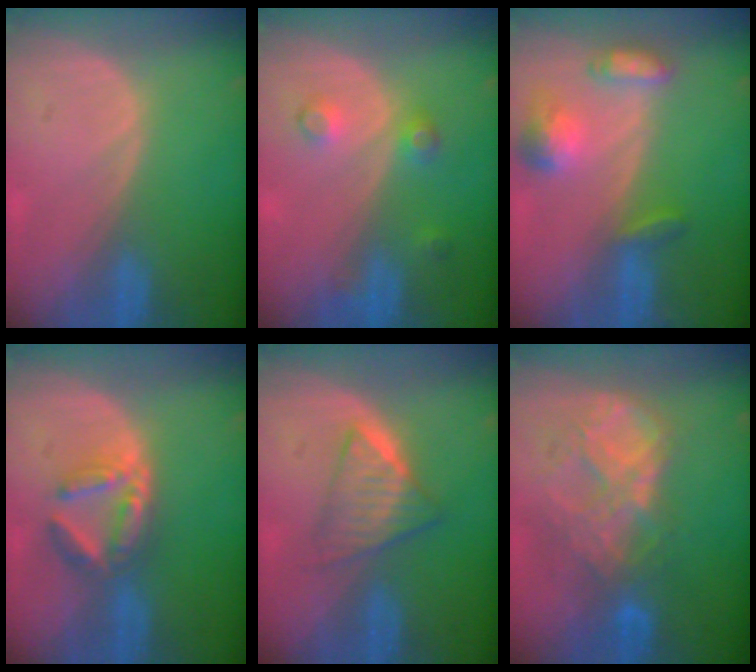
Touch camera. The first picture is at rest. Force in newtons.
{"total": 3.5, "press": 3.2, "slide": 1.4}
{"total": 6.2, "press": 6.1, "slide": 0.8}
{"total": 5.9, "press": 5.6, "slide": 1.7}
{"total": 6.2, "press": 5.4, "slide": 3.0}
{"total": 9.0, "press": 7.7, "slide": 4.7}